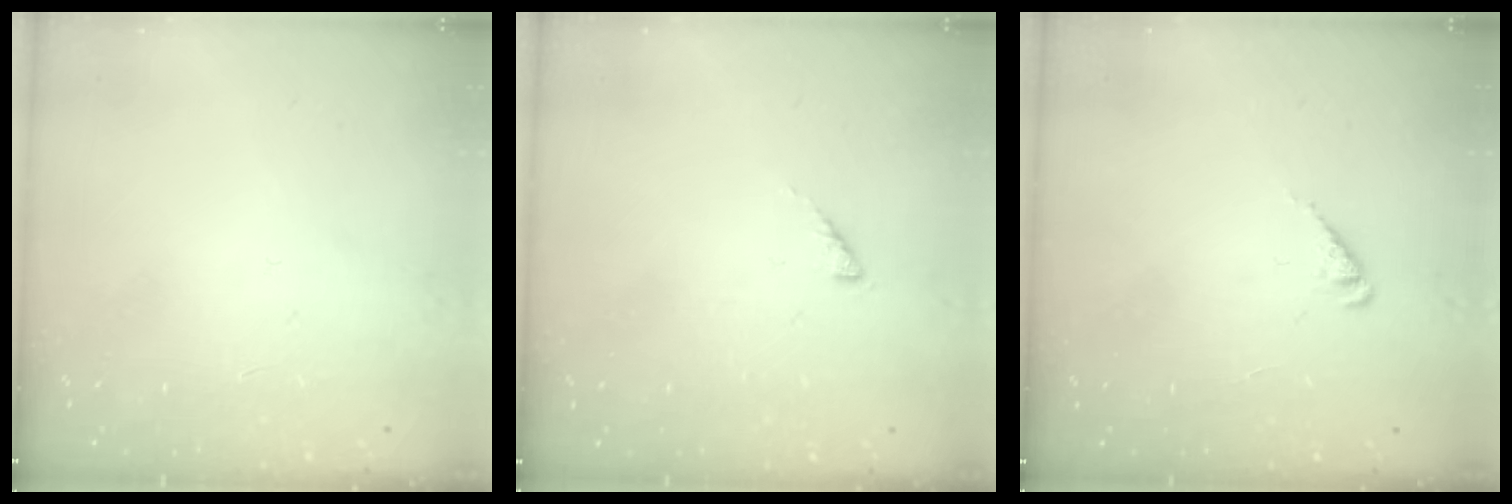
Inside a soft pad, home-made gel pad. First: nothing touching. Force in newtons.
{"total": 1.2, "press": 1.2, "slide": 0.3}
{"total": 2.0, "press": 1.9, "slide": 0.3}